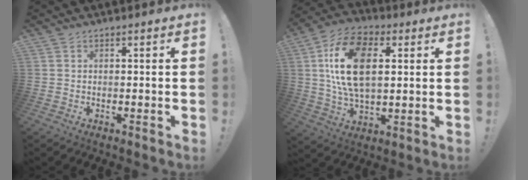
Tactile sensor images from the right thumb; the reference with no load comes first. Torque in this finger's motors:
{"motor_torque": [1.74, 3.27, 1.60, -0.21, 0.66]}